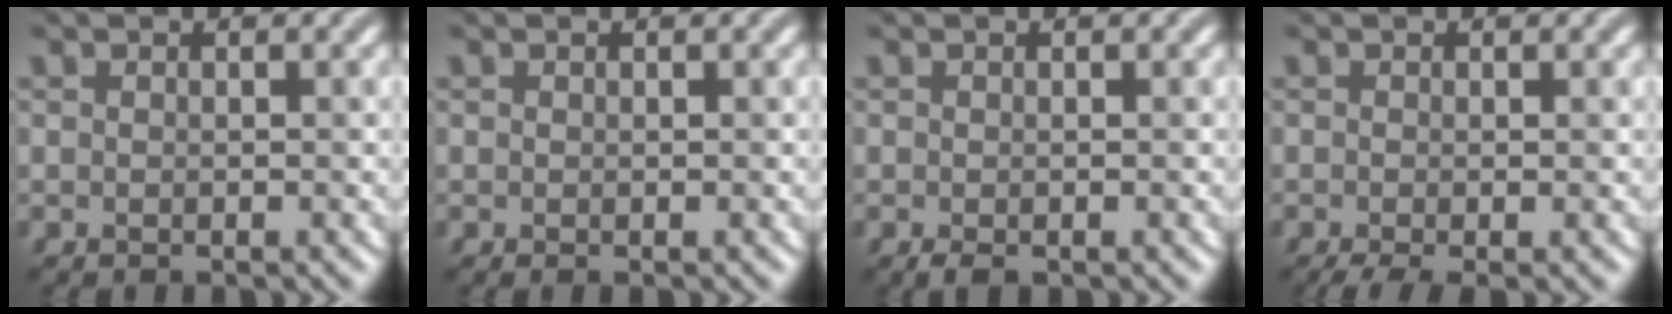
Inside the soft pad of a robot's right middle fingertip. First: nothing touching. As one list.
[{"total": 0.0}, {"total": 0.9, "force": [-0.5, 0.4, 0.6], "torque": [-0.014, -0.003, -0.008]}, {"total": 2.8, "force": [-1.5, 0.6, 2.3], "torque": [-0.038, -0.010, -0.027]}]